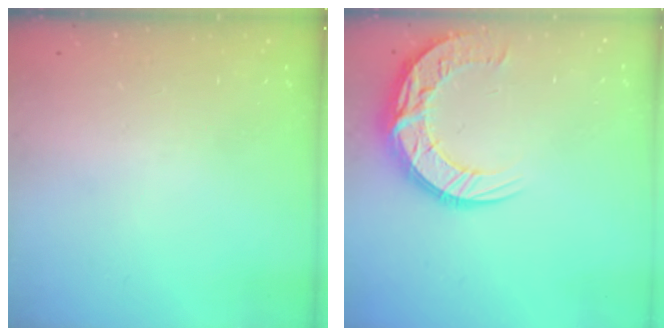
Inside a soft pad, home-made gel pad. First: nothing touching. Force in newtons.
{"total": 13.2, "press": 13.2, "slide": 1.2}